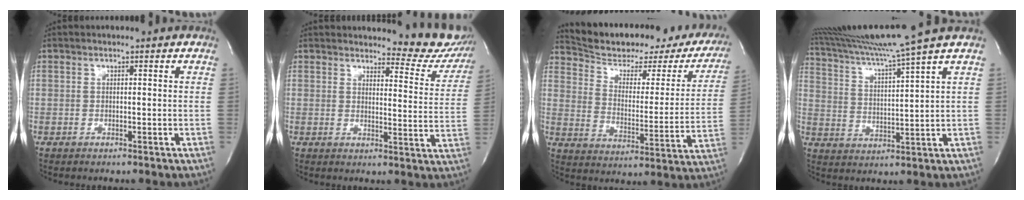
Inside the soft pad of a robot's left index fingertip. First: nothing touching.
{"total": 11.0, "force": [10.5, 2.6, 2.1], "torque": [-0.002, -0.050, 0.097]}
{"total": 25.9, "force": [22.5, 7.5, 10.4], "torque": [-0.152, -0.024, 0.287]}
{"total": 12.9, "force": [10.9, -3.5, 5.9], "torque": [-0.109, -0.020, 0.186]}